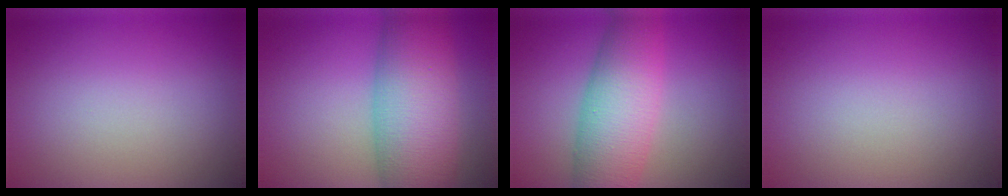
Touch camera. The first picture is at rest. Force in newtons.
{"total": 11.2, "press": 11.2, "slide": 0.4}
{"total": 8.1, "press": 8.1, "slide": 0.1}
{"total": 0.0}